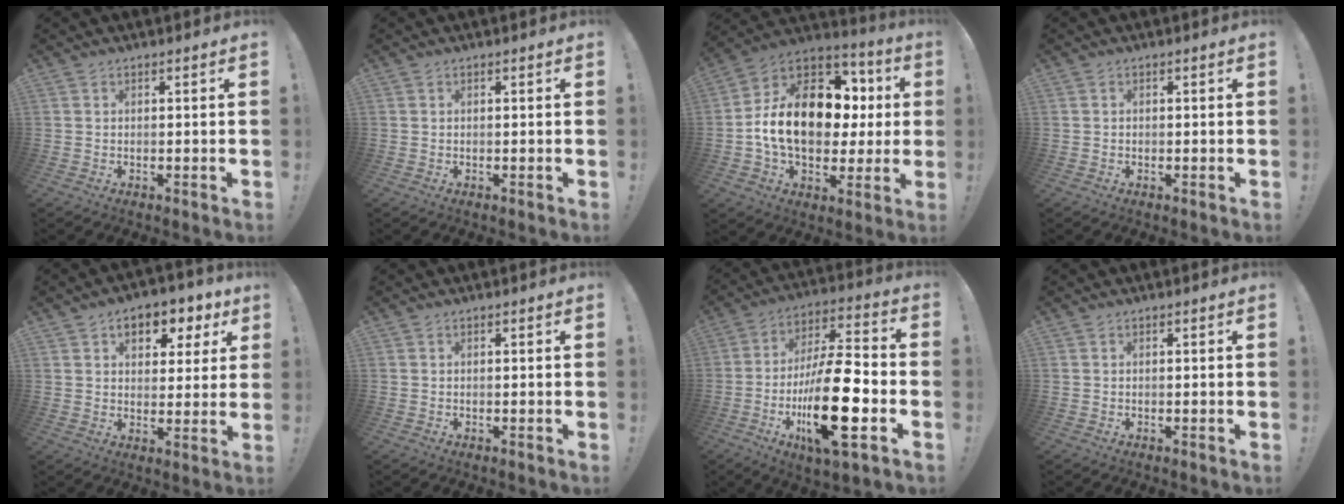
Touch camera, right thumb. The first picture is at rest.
{"total": 0.0}
{"total": 20.5, "force": [1.5, 14.0, 14.9], "torque": [-0.234, 0.010, 0.043]}
{"total": 0.5, "force": [-0.3, 0.4, 0.1], "torque": [-0.003, 0.002, -0.004]}
{"total": 8.9, "force": [4.5, 5.6, 5.2], "torque": [-0.072, -0.022, 0.082]}
{"total": 0.0}
{"total": 24.4, "force": [-6.8, 7.7, 22.1], "torque": [-0.407, 0.022, -0.108]}
{"total": 0.0}